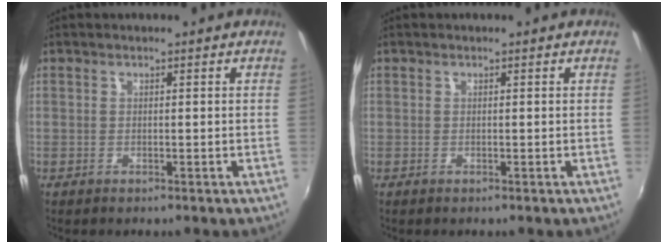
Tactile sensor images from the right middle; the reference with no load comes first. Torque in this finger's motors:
{"motor_torque": [-0.15, -0.02, -0.01, 0.01]}